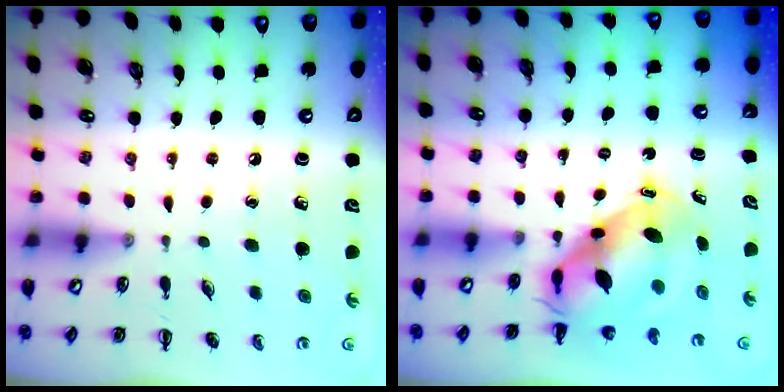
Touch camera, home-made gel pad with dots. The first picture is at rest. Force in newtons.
{"total": 7.8, "press": 7.5, "slide": 1.9}